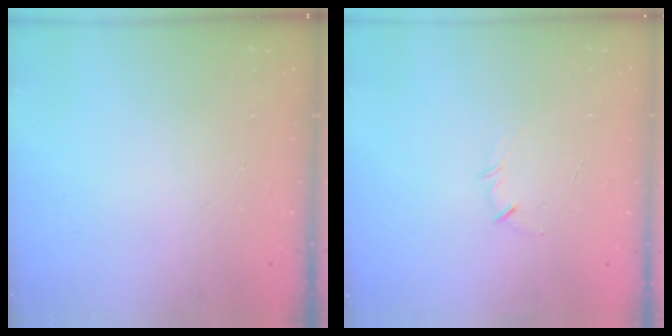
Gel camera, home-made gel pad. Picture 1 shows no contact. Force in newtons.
{"total": 3.1, "press": 3.0, "slide": 0.7}